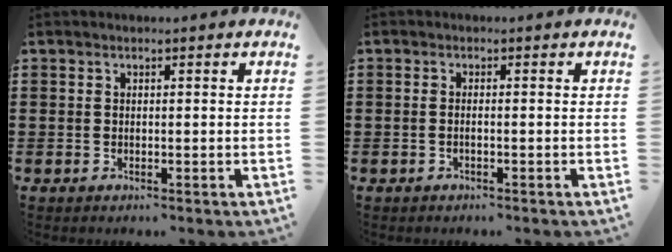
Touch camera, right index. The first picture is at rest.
{"total": 0.9, "force": [-0.6, -0.1, 0.7], "torque": [-0.014, -0.004, -0.010]}